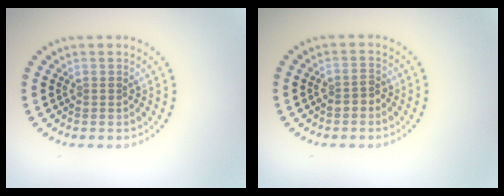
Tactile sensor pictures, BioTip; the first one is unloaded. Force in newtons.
{"total": 1.3, "press": 1.2, "slide": 0.5}